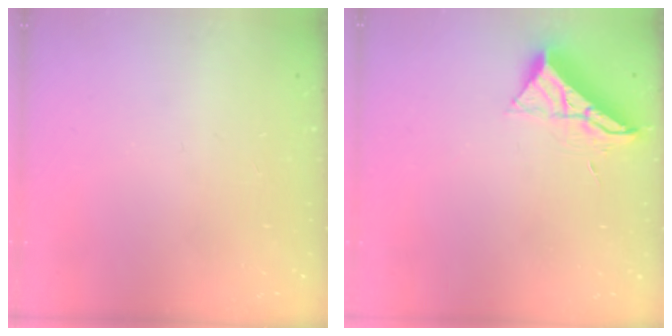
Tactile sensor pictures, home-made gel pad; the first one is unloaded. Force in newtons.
{"total": 10.2, "press": 10.2, "slide": 0.5}